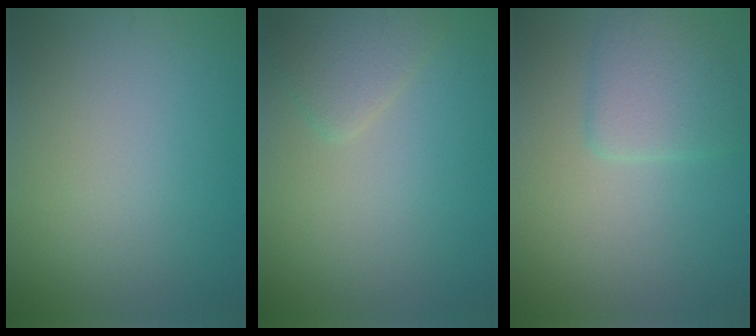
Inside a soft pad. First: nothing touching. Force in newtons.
{"total": 2.2, "press": 2.2, "slide": 0.1}
{"total": 2.9, "press": 2.9, "slide": 0.3}